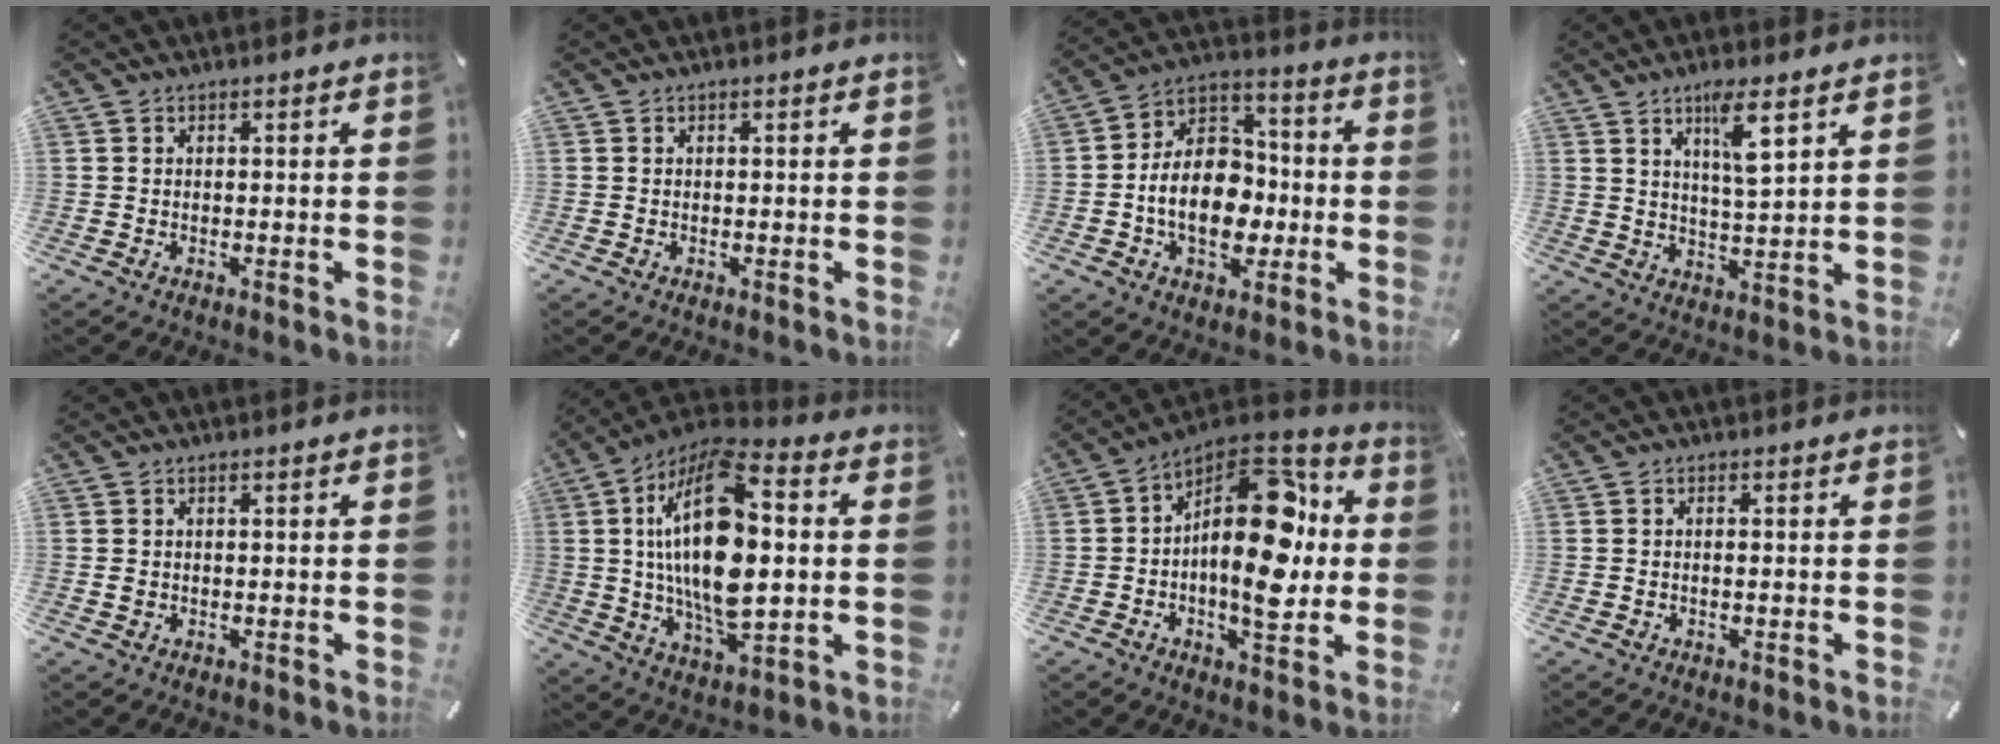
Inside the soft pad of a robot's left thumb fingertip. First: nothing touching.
{"total": 0.0}
{"total": 14.8, "force": [-3.3, 11.1, 9.2], "torque": [-0.171, 0.019, -0.056]}
{"total": 7.7, "force": [4.4, 1.3, 6.2], "torque": [-0.108, -0.019, 0.069]}
{"total": 0.6, "force": [-0.1, 0.5, 0.3], "torque": [-0.007, 0.002, -0.003]}
{"total": 23.3, "force": [2.2, 11.6, 20.1], "torque": [-0.411, -0.005, 0.033]}
{"total": 21.1, "force": [1.6, 11.3, 17.8], "torque": [-0.282, -0.018, 0.026]}
{"total": 0.9, "force": [-0.2, 0.1, 0.8], "torque": [-0.014, -0.001, -0.003]}